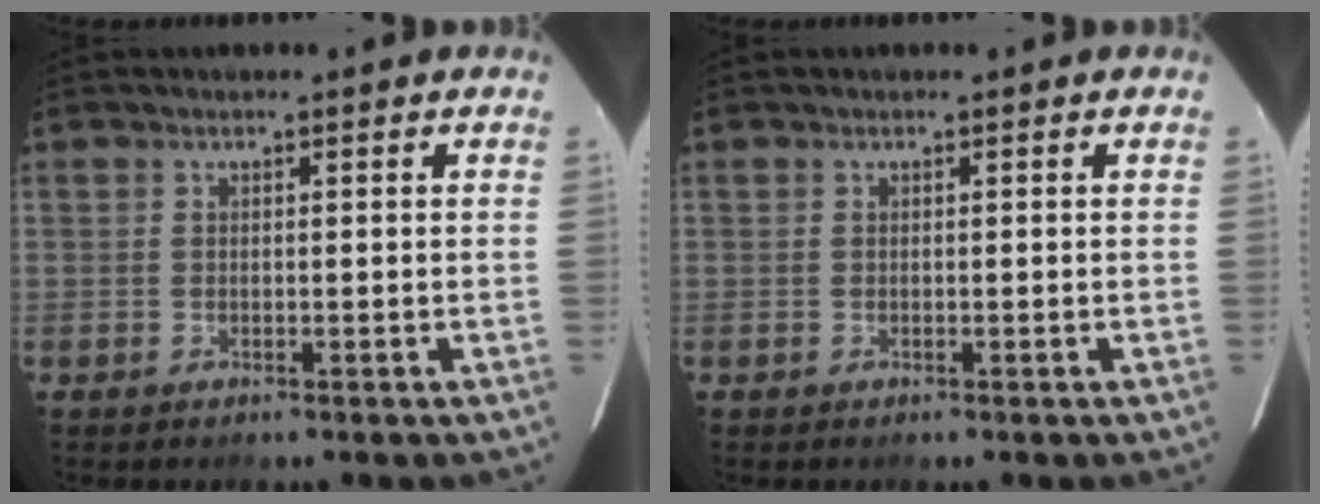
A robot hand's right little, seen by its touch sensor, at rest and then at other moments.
{"total": 0.0}